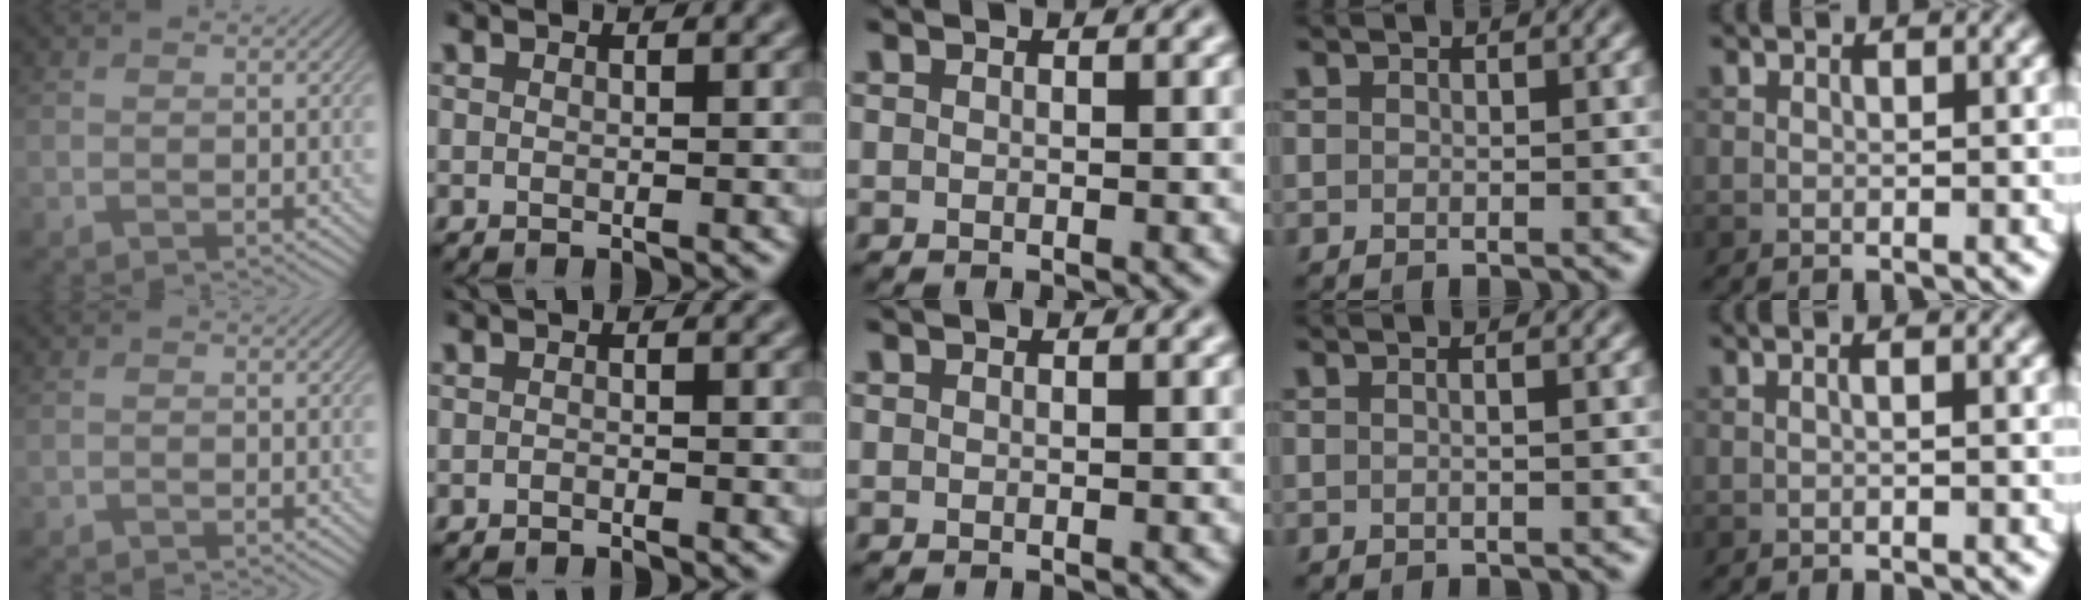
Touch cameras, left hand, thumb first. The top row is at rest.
{"thumb": {"total": 0.6, "force": [-0.6, -0.1, -0.1], "torque": [0.002, 0.000, -0.015]}, "index": {"total": 1.2, "force": [-1.1, -0.3, -0.2], "torque": [0.008, 0.001, -0.016]}, "ring": {"total": 1.9, "force": [0.6, 1.0, 1.5], "torque": [-0.007, 0.007, -0.022]}, "little": {"total": 0.8, "force": [0.1, 0.2, 0.8], "torque": [-0.008, -0.005, -0.006]}}